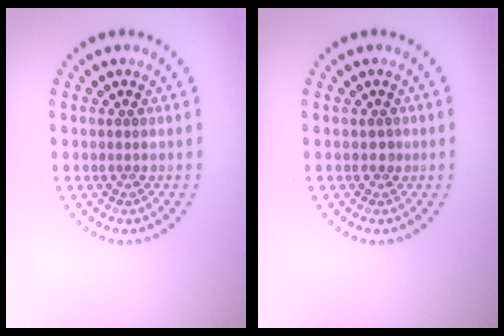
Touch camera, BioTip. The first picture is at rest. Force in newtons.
{"total": 0.7, "press": 0.5, "slide": 0.5}